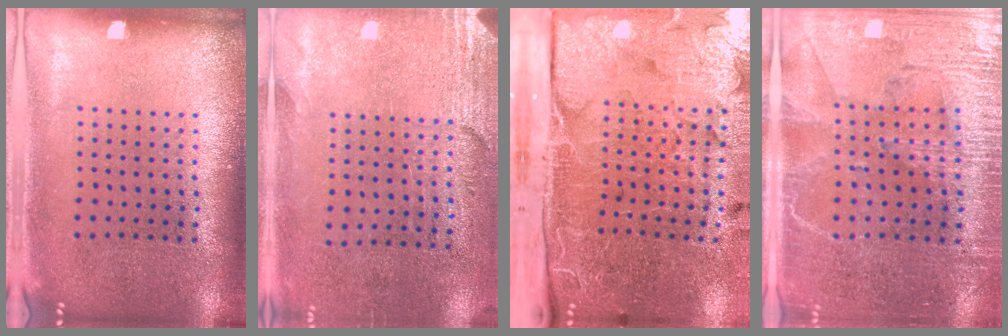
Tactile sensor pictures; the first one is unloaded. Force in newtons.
{"total": 2.8, "press": 2.5, "slide": 1.4}
{"total": 5.1, "press": 3.9, "slide": 3.3}
{"total": 3.3, "press": 3.0, "slide": 1.4}